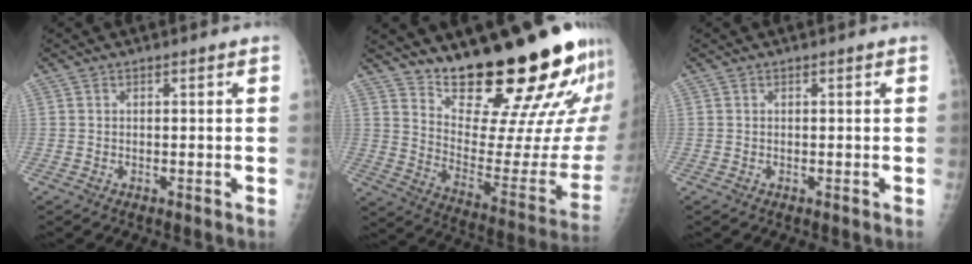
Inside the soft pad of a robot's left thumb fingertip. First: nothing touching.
{"total": 25.7, "force": [20.7, 5.2, 14.3], "torque": [-0.177, -0.169, 0.297]}
{"total": 0.0}